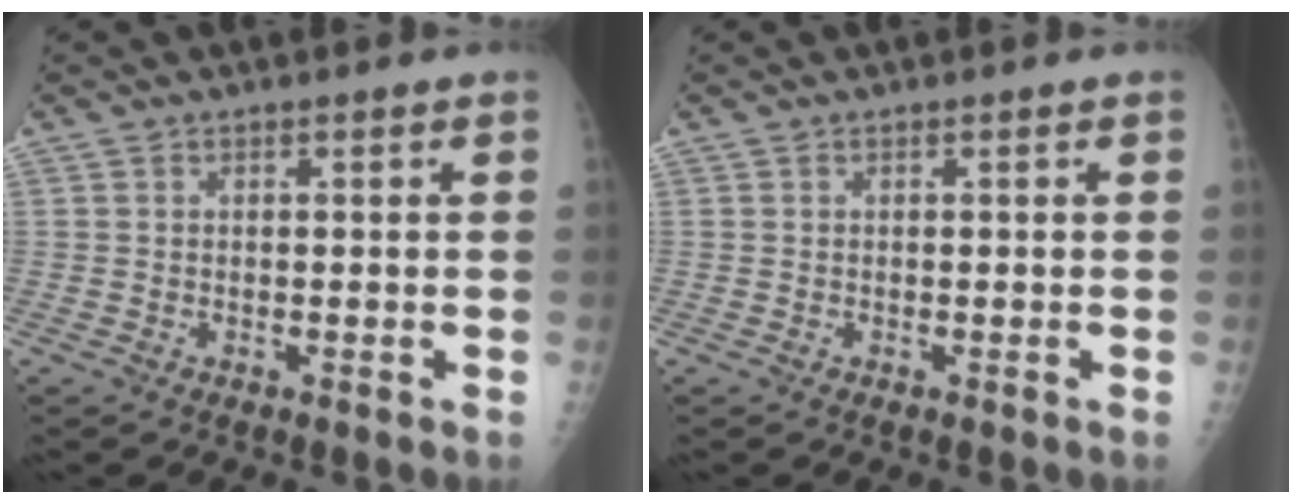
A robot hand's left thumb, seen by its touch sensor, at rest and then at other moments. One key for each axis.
{"total": 0.0}